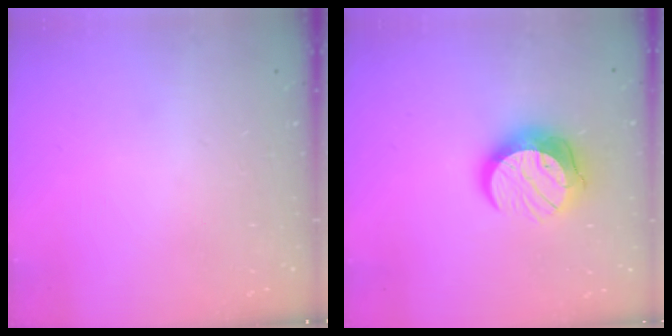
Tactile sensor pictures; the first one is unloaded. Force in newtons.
{"total": 12.4, "press": 12.4, "slide": 0.5}